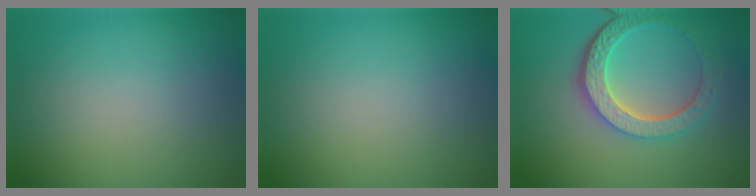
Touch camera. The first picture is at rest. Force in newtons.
{"total": 0.0}
{"total": 6.0, "press": 4.5, "slide": 4.0}